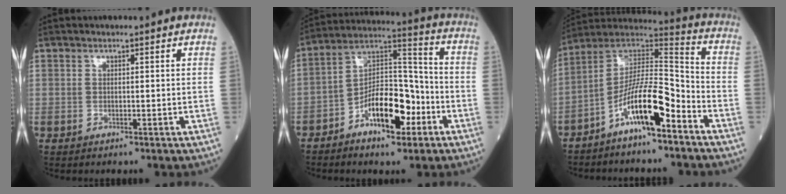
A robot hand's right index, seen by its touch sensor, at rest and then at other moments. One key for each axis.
{"total": 12.1, "fx": -5.6, "fy": 5.0, "fz": 9.5, "tx": -0.173, "ty": 0.023, "tz": -0.089}
{"total": 12.5, "fx": -6.7, "fy": 2.6, "fz": 10.3, "tx": -0.189, "ty": 0.025, "tz": -0.119}